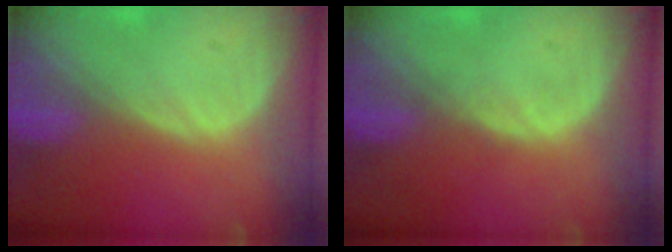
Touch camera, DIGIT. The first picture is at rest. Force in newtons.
{"total": 0.7, "press": 0.6, "slide": 0.2}